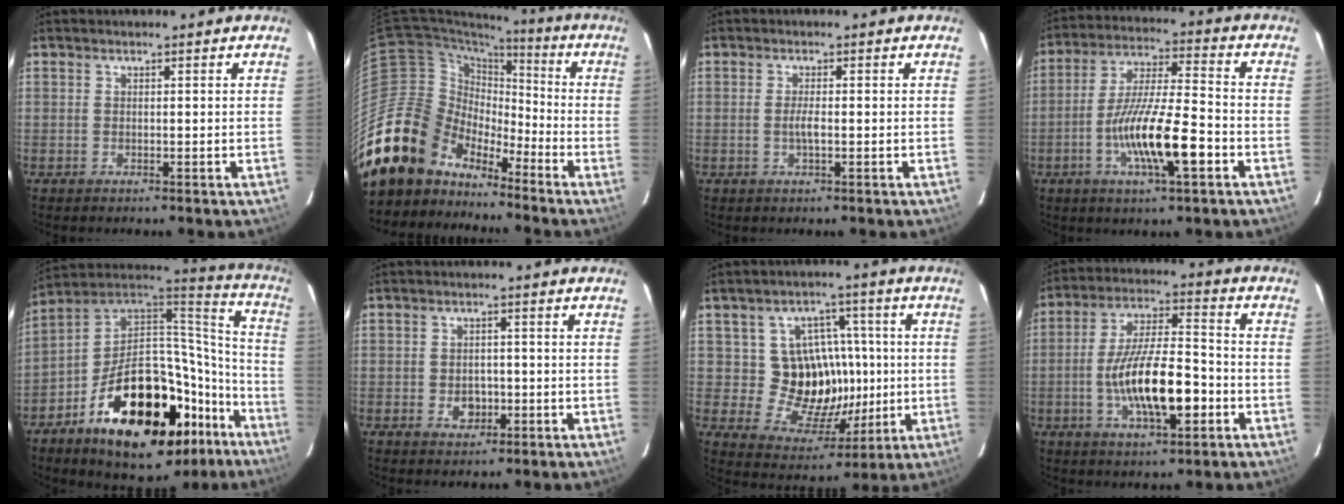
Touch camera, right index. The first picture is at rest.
{"total": 19.4, "force": [-14.7, 11.7, 5.0], "torque": [-0.119, 0.025, -0.260]}
{"total": 1.9, "force": [-0.4, 0.2, 1.8], "torque": [-0.036, -0.001, -0.008]}
{"total": 13.8, "force": [-5.2, 2.2, 12.6], "torque": [-0.241, -0.009, -0.095]}
{"total": 32.2, "force": [-16.4, 15.9, 22.8], "torque": [-0.348, 0.045, -0.228]}
{"total": 3.7, "force": [-1.1, 3.1, 1.8], "torque": [-0.036, 0.004, -0.010]}
{"total": 13.0, "force": [-0.1, 11.9, 5.3], "torque": [-0.102, 0.019, 0.012]}
{"total": 15.0, "force": [-4.5, 4.6, 13.6], "torque": [-0.253, 0.000, -0.074]}